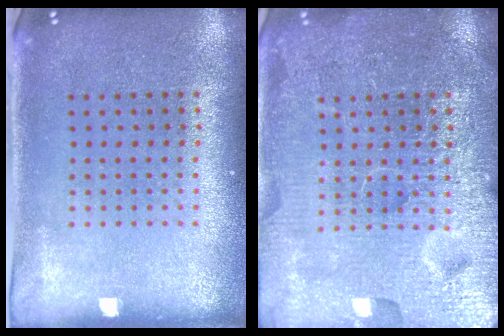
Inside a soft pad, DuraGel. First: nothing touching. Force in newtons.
{"total": 7.0, "press": 7.0, "slide": 0.9}